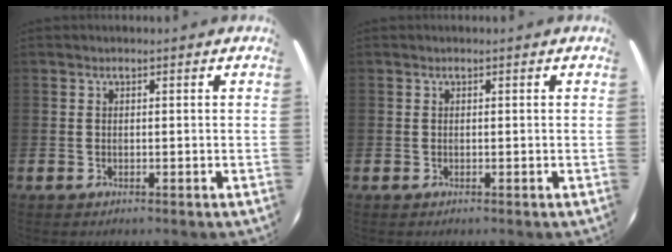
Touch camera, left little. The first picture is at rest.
{"total": 0.0}